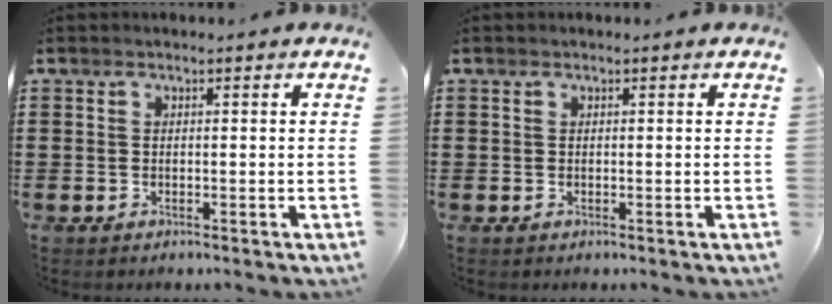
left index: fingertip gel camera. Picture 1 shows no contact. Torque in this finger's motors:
{"motor_torque": [0.00, 0.00, 0.00, 0.01]}